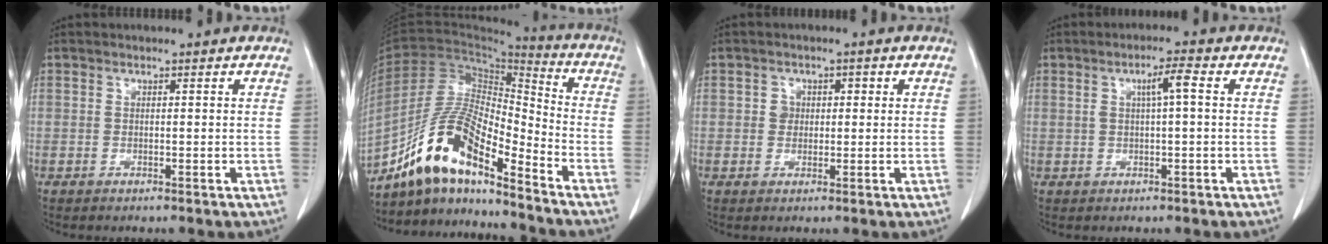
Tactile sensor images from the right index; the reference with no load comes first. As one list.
[{"total": 14.0, "force": [-10.8, 2.8, 8.5], "torque": [-0.171, 0.018, -0.196]}, {"total": 2.3, "force": [0.3, 2.1, 1.0], "torque": [-0.012, 0.009, 0.004]}, {"total": 3.5, "force": [0.8, 0.2, 3.4], "torque": [-0.059, 0.008, 0.014]}]